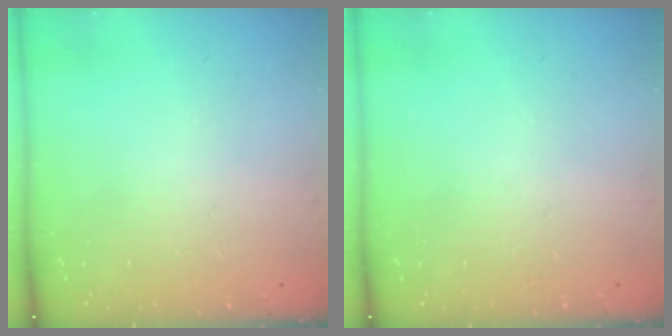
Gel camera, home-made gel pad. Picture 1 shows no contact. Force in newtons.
{"total": 0.0}